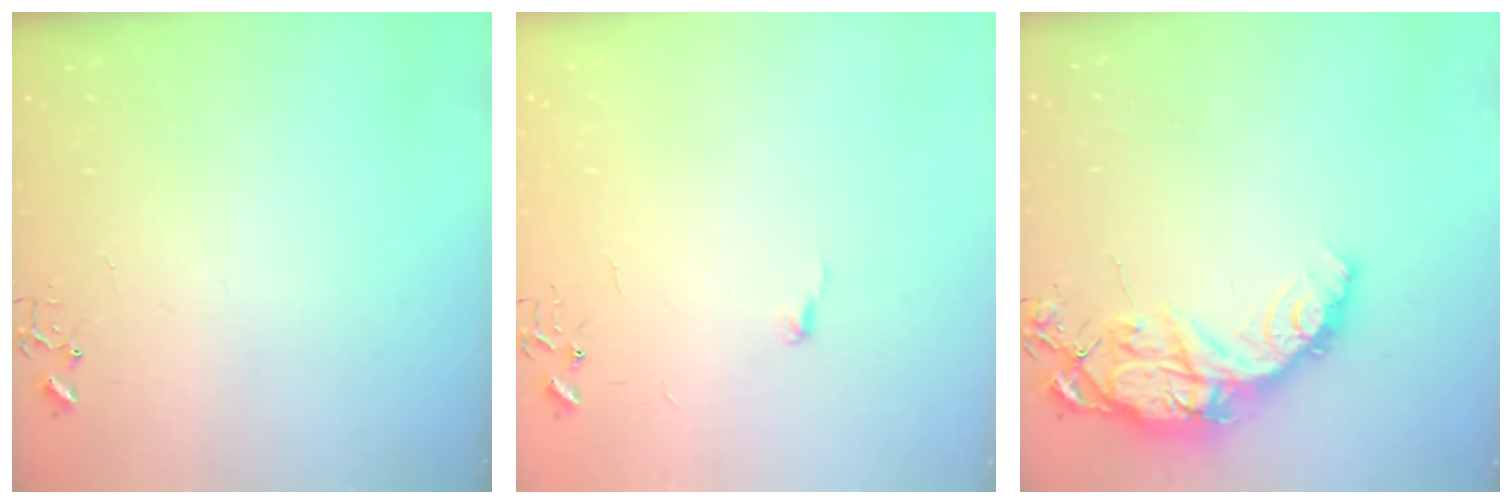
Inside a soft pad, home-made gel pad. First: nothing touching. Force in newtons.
{"total": 3.7, "press": 3.7, "slide": 0.3}
{"total": 16.6, "press": 16.5, "slide": 1.3}